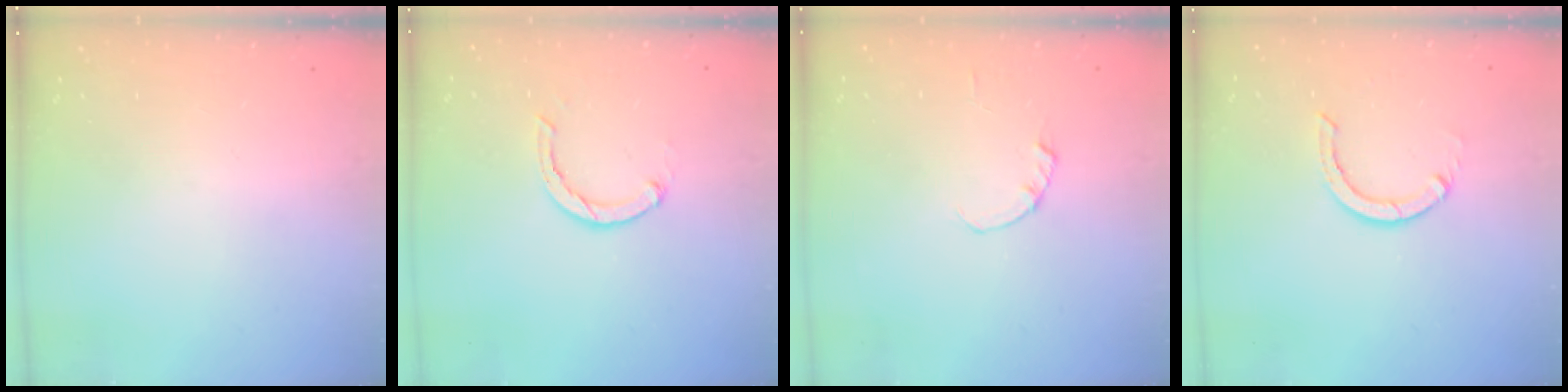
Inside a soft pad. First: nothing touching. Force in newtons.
{"total": 3.1, "press": 3.1, "slide": 0.3}
{"total": 0.0}
{"total": 3.7, "press": 3.7, "slide": 0.3}